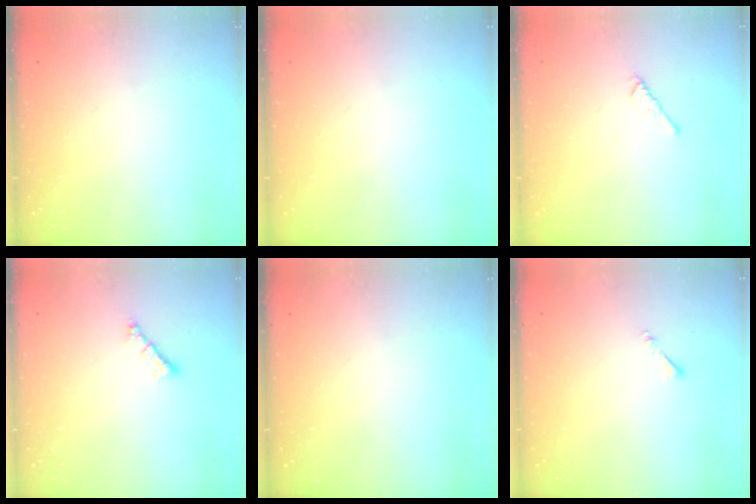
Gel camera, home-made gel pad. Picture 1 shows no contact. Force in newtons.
{"total": 0.0}
{"total": 1.1, "press": 1.0, "slide": 0.4}
{"total": 1.2, "press": 1.2, "slide": 0.3}
{"total": 0.0}
{"total": 0.8, "press": 0.7, "slide": 0.3}